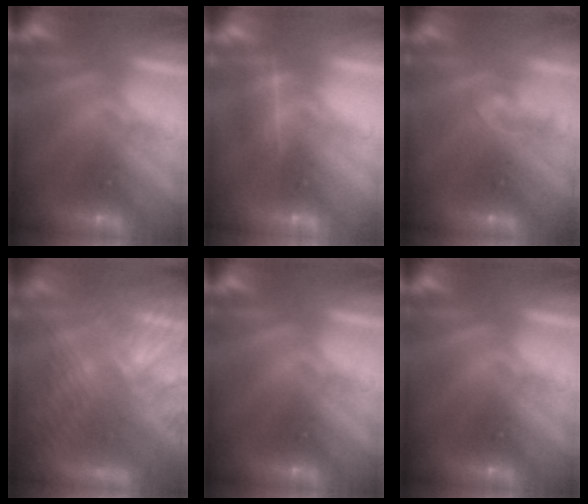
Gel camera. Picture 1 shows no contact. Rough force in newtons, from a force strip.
{"total": 4.6}
{"total": 2.3}
{"total": 8.2}
{"total": 0.0}
{"total": 0.0}